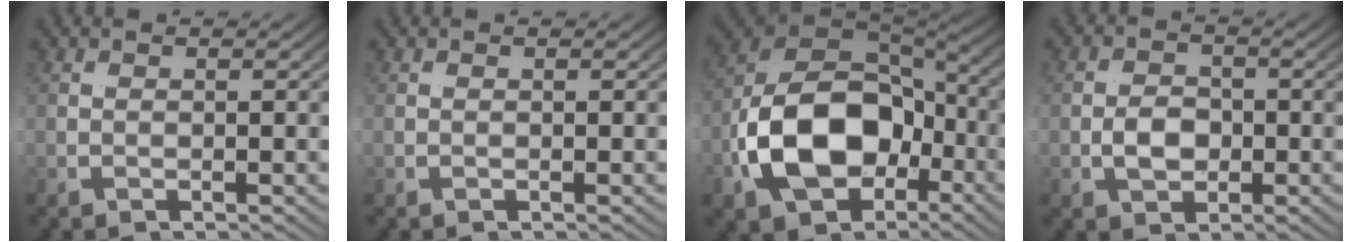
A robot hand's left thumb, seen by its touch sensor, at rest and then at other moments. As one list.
[{"total": 0.0}, {"total": 14.9, "force": [-3.7, 8.8, 11.4], "torque": [-0.256, -0.035, -0.043]}, {"total": 3.9, "force": [-0.1, 2.8, 2.7], "torque": [-0.056, -0.010, 0.004]}]